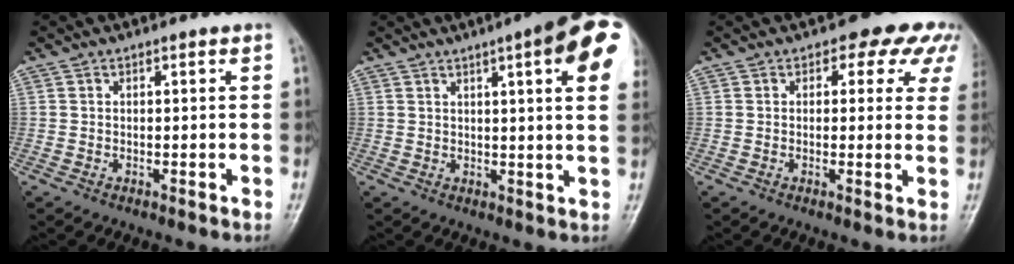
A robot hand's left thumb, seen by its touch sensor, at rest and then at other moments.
{"total": 16.3, "force": [7.0, 3.1, 14.4], "torque": [-0.180, -0.002, 0.081]}
{"total": 7.4, "force": [3.8, 4.6, 4.5], "torque": [-0.006, -0.009, 0.025]}